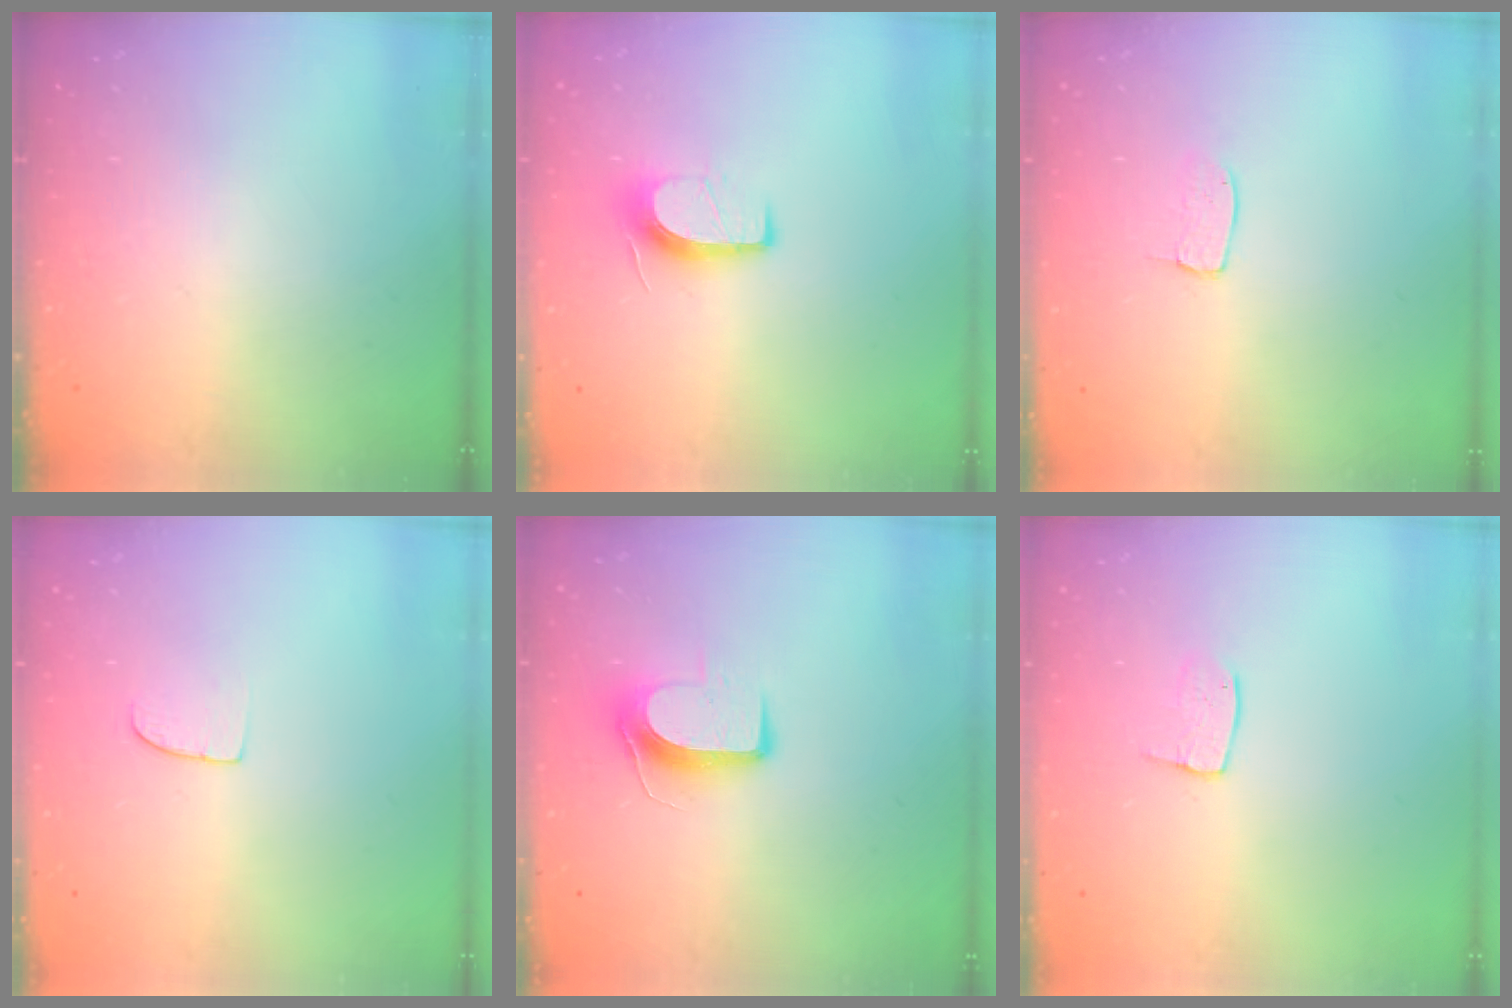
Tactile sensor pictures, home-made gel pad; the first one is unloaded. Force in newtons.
{"total": 8.0, "press": 7.9, "slide": 1.0}
{"total": 4.2, "press": 4.2, "slide": 0.2}
{"total": 5.6, "press": 5.5, "slide": 0.5}
{"total": 9.2, "press": 9.1, "slide": 0.9}
{"total": 6.1, "press": 6.1, "slide": 0.3}